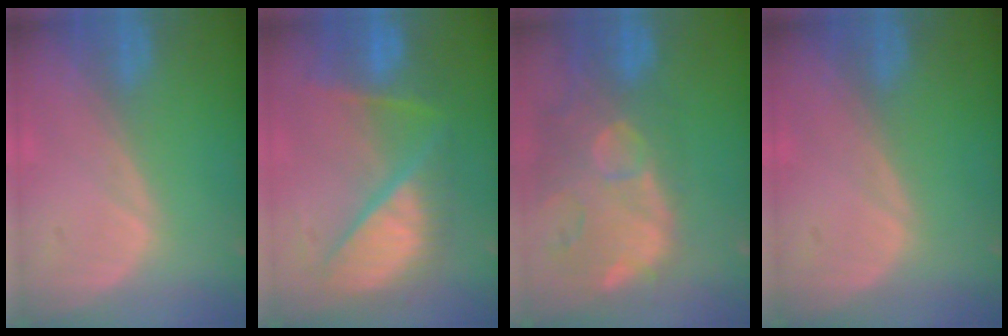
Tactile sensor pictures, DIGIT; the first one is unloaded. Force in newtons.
{"total": 10.4, "press": 10.3, "slide": 1.4}
{"total": 14.6, "press": 11.8, "slide": 8.6}
{"total": 0.0}